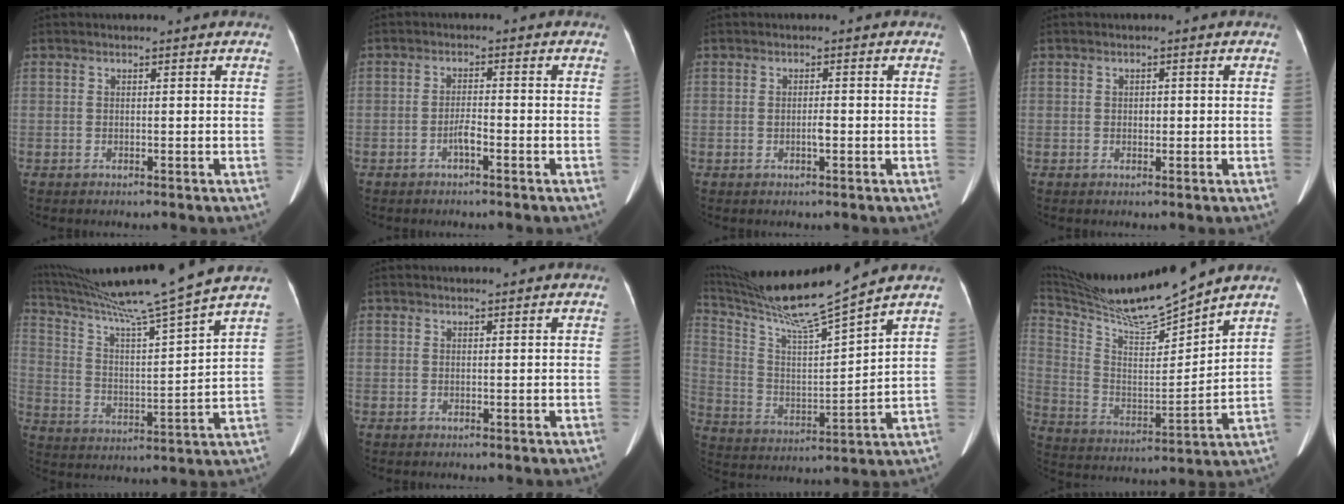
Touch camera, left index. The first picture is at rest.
{"total": 2.1, "force": [-1.3, 0.2, 1.6], "torque": [-0.029, 0.002, -0.024]}
{"total": 1.2, "force": [-0.4, 0.1, 1.1], "torque": [-0.023, -0.001, -0.007]}
{"total": 1.0, "force": [-0.1, 0.7, 0.6], "torque": [-0.011, 0.001, -0.001]}
{"total": 19.3, "force": [16.6, -2.8, 9.4], "torque": [-0.169, -0.027, 0.263]}
{"total": 1.5, "force": [1.4, -0.1, 0.6], "torque": [-0.008, 0.015, 0.022]}
{"total": 15.8, "force": [14.1, -2.7, 6.8], "torque": [-0.140, -0.023, 0.255]}
{"total": 15.6, "force": [14.4, -1.1, 5.9], "torque": [-0.124, -0.012, 0.268]}